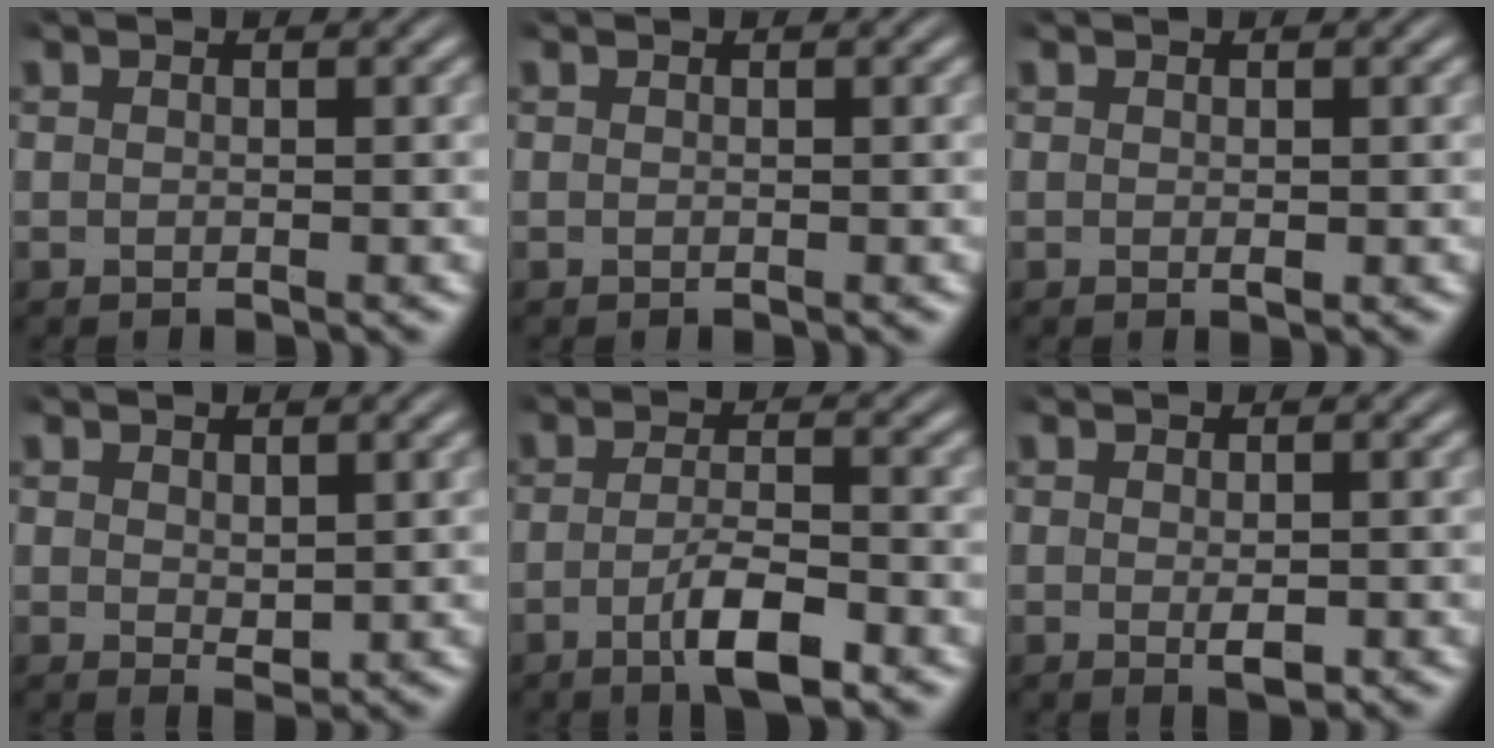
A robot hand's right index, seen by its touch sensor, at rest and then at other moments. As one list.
[{"total": 0.0}, {"total": 0.7, "force": [-0.1, 0.5, 0.5], "torque": [-0.010, -0.002, 0.000]}, {"total": 1.0, "force": [0.4, 0.3, 0.8], "torque": [-0.008, -0.010, 0.017]}, {"total": 4.5, "force": [-2.0, 1.0, 3.9], "torque": [-0.065, -0.014, -0.030]}, {"total": 1.7, "force": [-0.5, 0.8, 1.5], "torque": [-0.024, -0.006, -0.006]}]